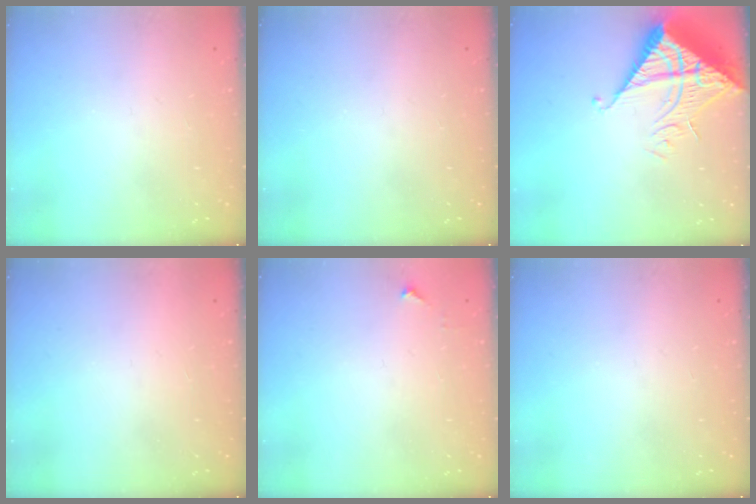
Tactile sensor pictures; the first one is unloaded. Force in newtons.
{"total": 0.0}
{"total": 11.5, "press": 11.5, "slide": 1.2}
{"total": 1.5, "press": 1.5, "slide": 0.1}
{"total": 3.4, "press": 3.3, "slide": 0.5}
{"total": 0.0}